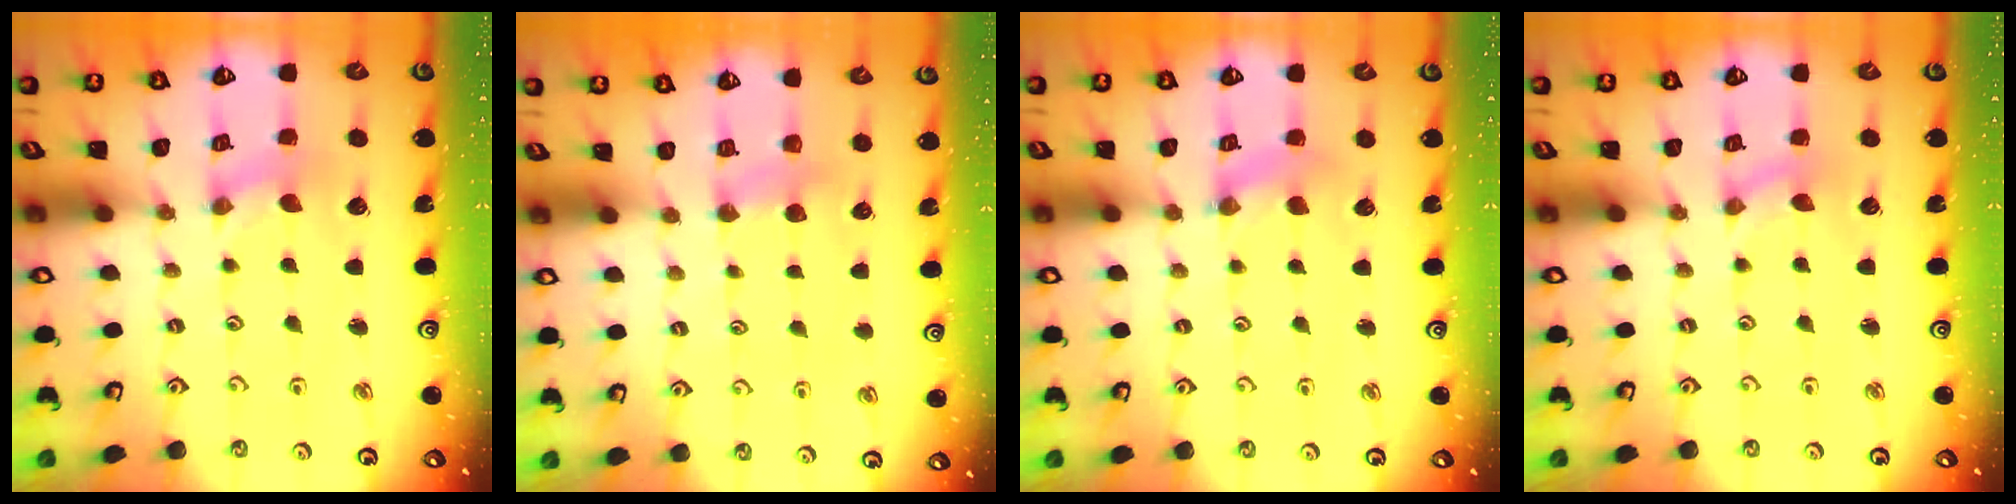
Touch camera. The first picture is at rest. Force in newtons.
{"total": 4.1, "press": 4.1, "slide": 0.5}
{"total": 2.3, "press": 2.3, "slide": 0.3}
{"total": 0.0}